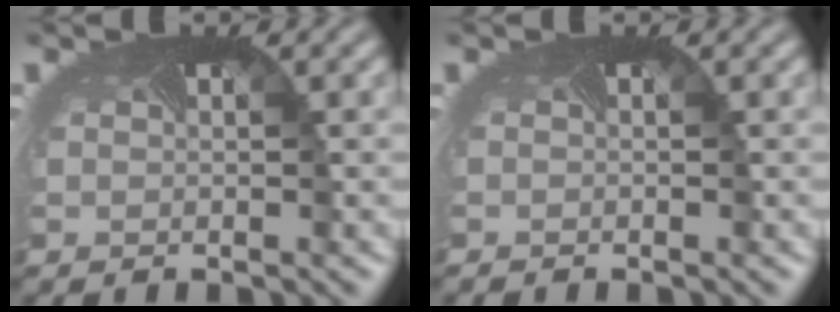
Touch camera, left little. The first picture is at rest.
{"total": 0.6, "force": [-0.4, -0.4, -0.2], "torque": [0.001, -0.004, -0.008]}